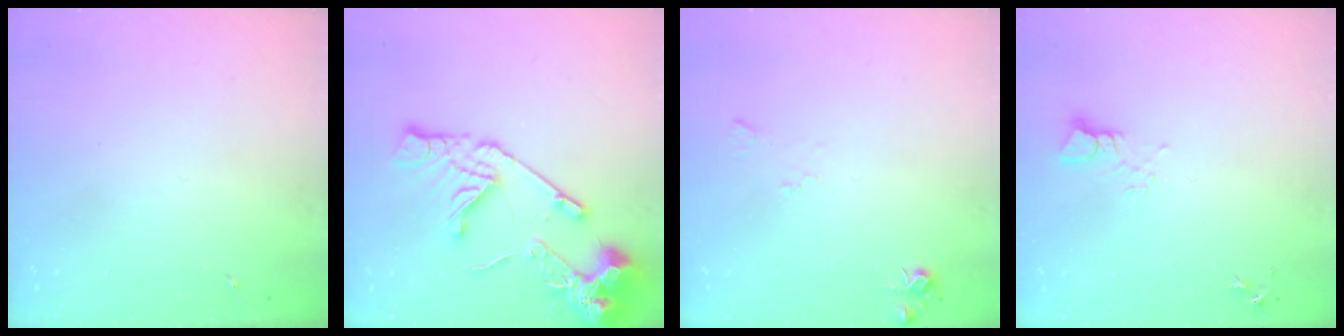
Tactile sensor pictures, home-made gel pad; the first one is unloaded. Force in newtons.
{"total": 17.1, "press": 17.0, "slide": 2.1}
{"total": 6.2, "press": 6.2, "slide": 0.7}
{"total": 3.4, "press": 3.4, "slide": 0.1}